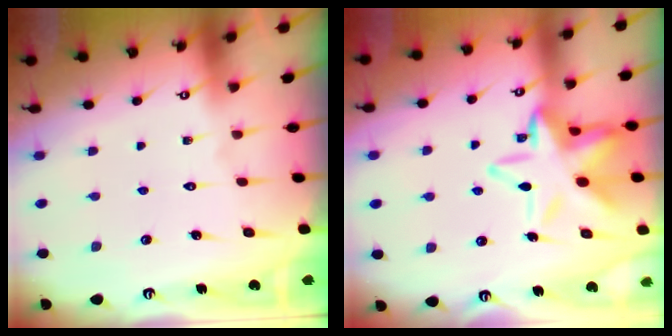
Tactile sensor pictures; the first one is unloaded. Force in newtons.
{"total": 15.4, "press": 15.3, "slide": 1.7}